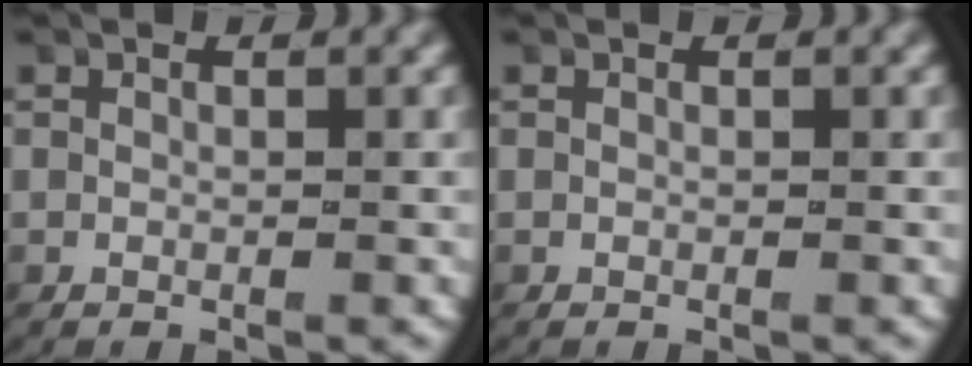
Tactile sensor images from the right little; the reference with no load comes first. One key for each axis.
{"total": 0.0}